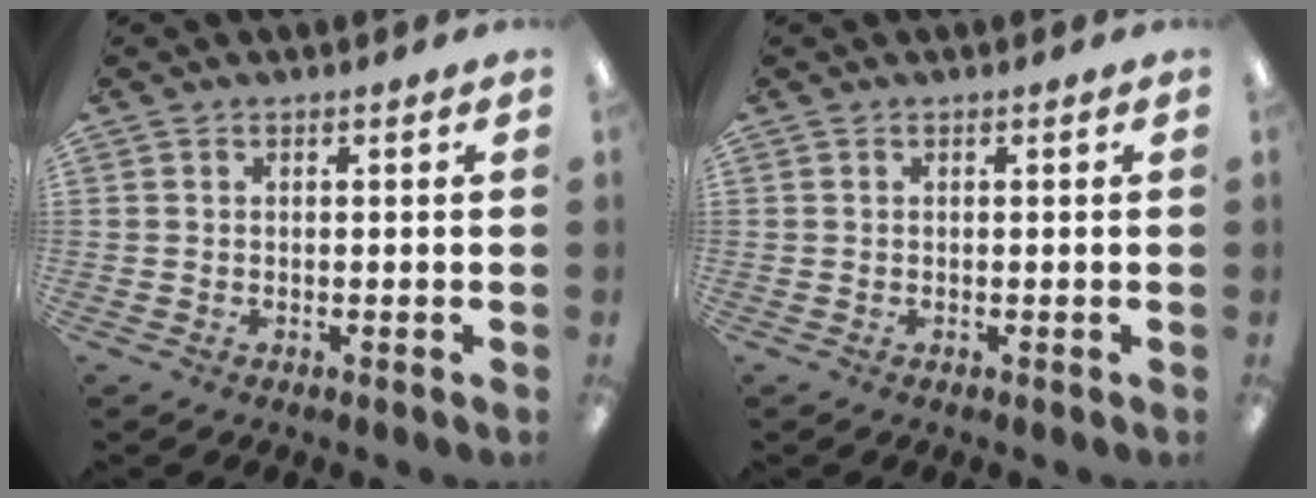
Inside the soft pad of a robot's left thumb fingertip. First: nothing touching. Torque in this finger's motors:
{"motor_torque": [0.00, 0.00, 0.12, -0.10, 0.00]}